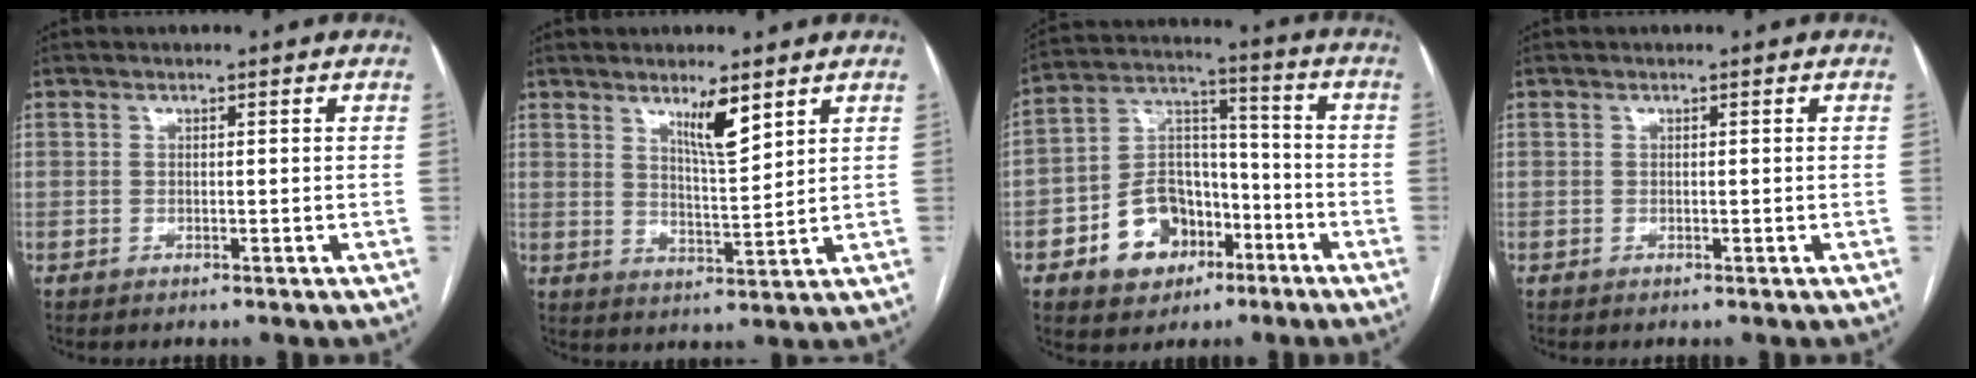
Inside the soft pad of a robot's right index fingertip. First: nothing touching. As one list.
[{"total": 6.0, "force": [3.8, 0.8, 4.6], "torque": [-0.081, -0.009, 0.068]}, {"total": 12.6, "force": [-5.6, 9.1, 6.6], "torque": [-0.127, 0.032, -0.088]}, {"total": 0.0}]